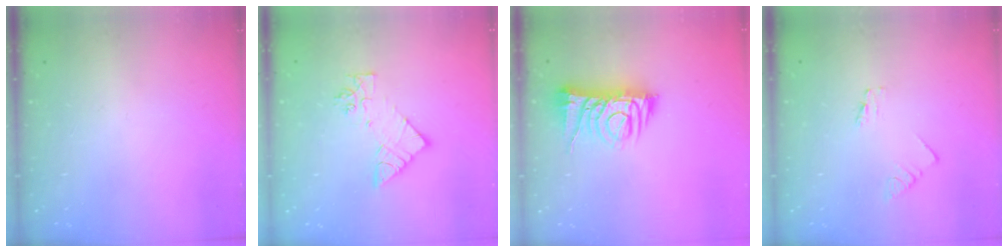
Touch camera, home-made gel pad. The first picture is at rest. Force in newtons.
{"total": 10.2, "press": 10.1, "slide": 0.9}
{"total": 9.0, "press": 8.9, "slide": 1.4}
{"total": 0.0}